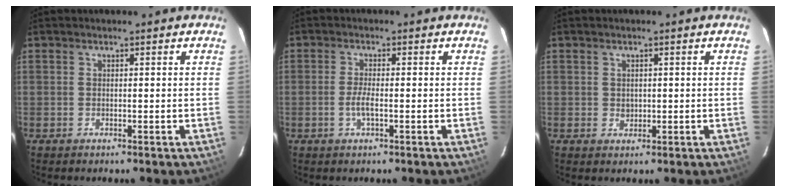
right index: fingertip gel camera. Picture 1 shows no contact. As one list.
[{"total": 2.8, "force": [-0.9, 0.4, 2.6], "torque": [-0.053, -0.002, -0.017]}, {"total": 1.5, "force": [0.3, 1.4, 0.5], "torque": [-0.006, 0.003, 0.007]}]